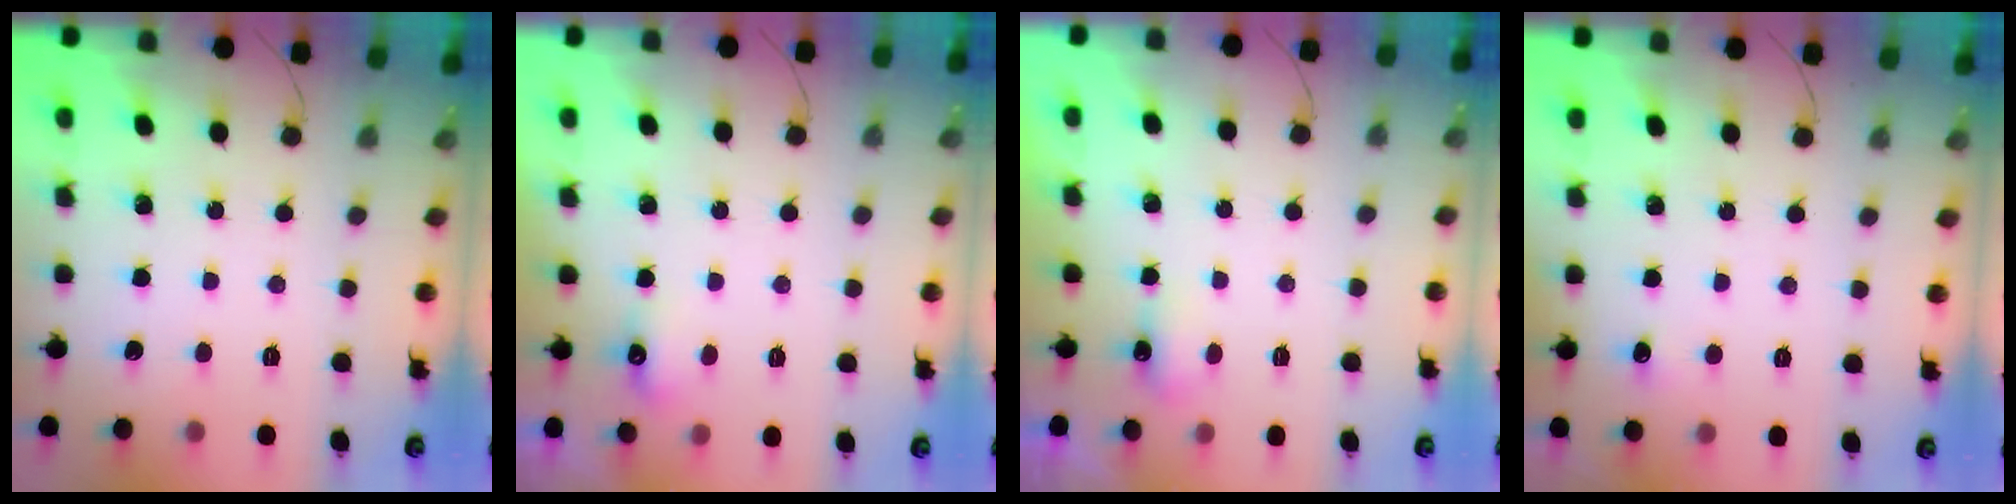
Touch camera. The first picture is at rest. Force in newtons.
{"total": 3.9, "press": 3.8, "slide": 1.0}
{"total": 3.5, "press": 3.4, "slide": 0.7}
{"total": 3.4, "press": 3.3, "slide": 0.9}